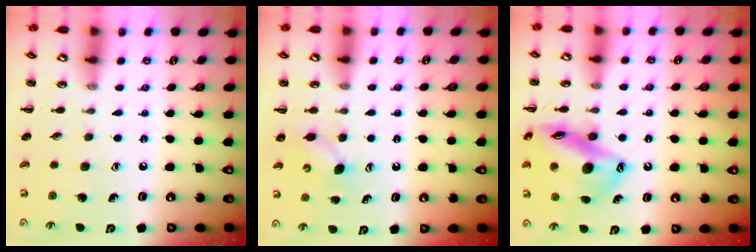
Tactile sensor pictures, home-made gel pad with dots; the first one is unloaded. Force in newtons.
{"total": 3.5, "press": 3.4, "slide": 0.8}
{"total": 16.1, "press": 15.9, "slide": 2.7}